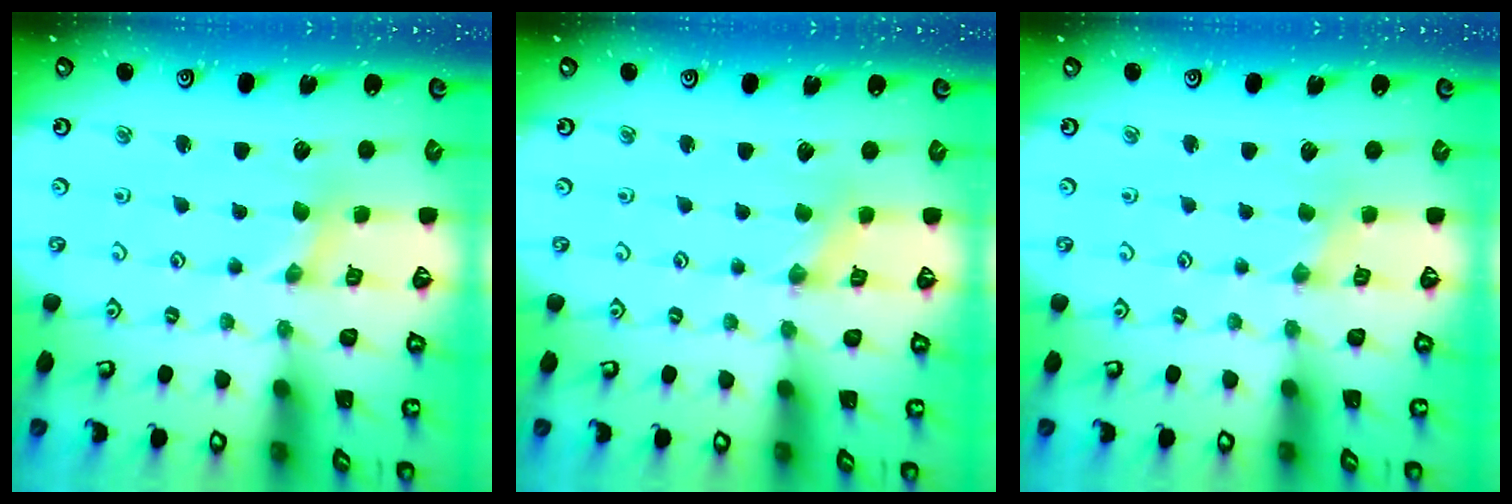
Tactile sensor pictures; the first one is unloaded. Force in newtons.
{"total": 0.0}
{"total": 0.0}